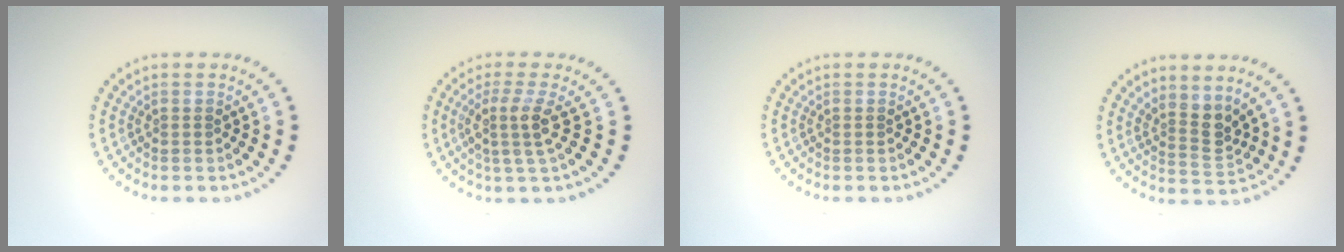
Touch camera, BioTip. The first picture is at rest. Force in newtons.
{"total": 2.7, "press": 2.2, "slide": 1.7}
{"total": 0.0}
{"total": 2.7, "press": 2.0, "slide": 1.8}